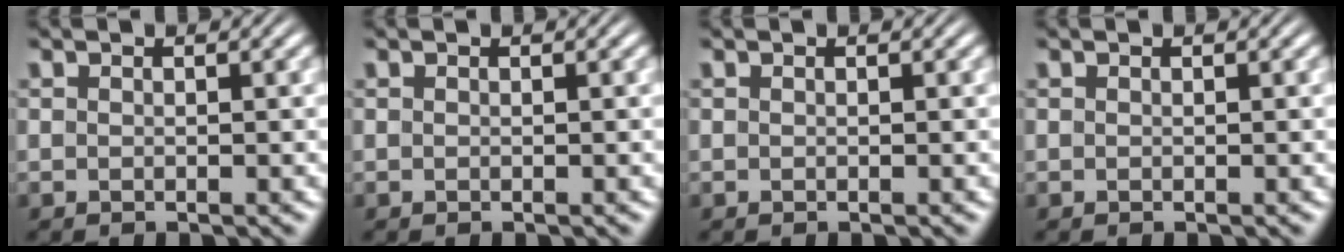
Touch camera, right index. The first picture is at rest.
{"total": 0.0}
{"total": 0.8, "force": [-0.2, -0.8, -0.3], "torque": [0.011, -0.010, 0.005]}
{"total": 0.0}